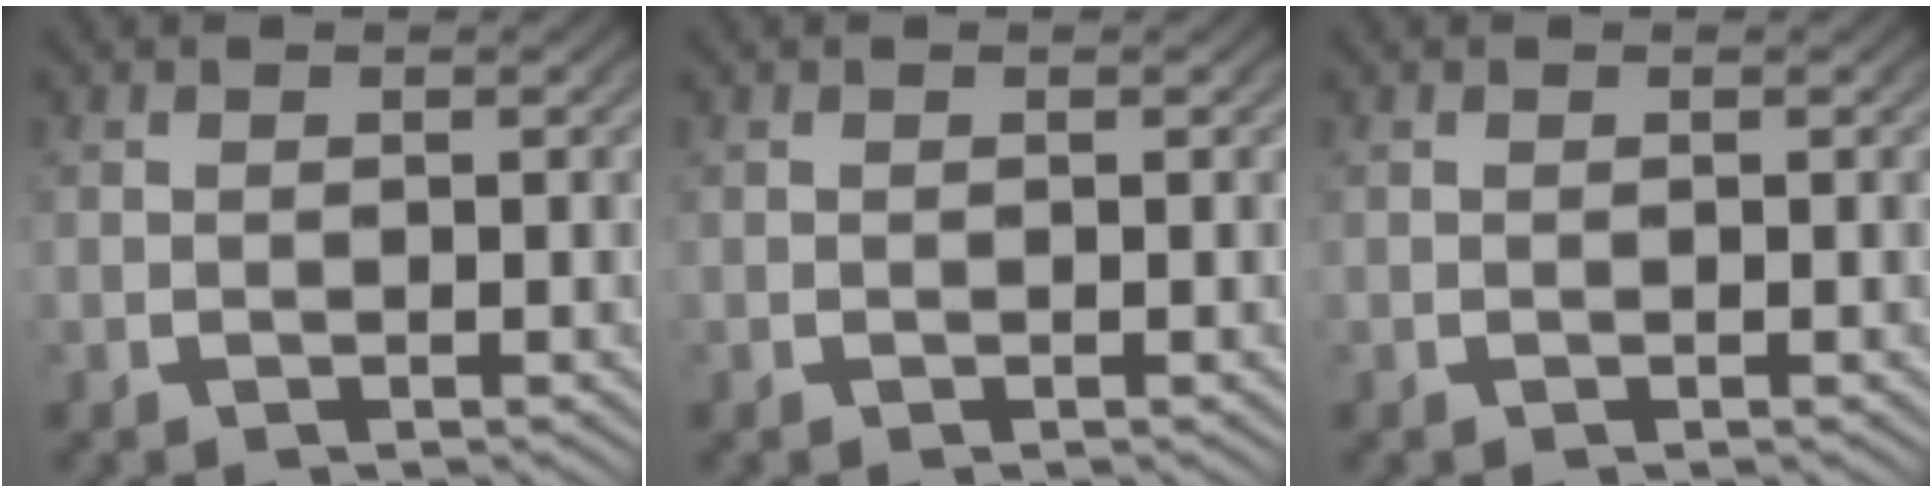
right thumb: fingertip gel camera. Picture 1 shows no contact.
{"total": 0.0}
{"total": 0.0}